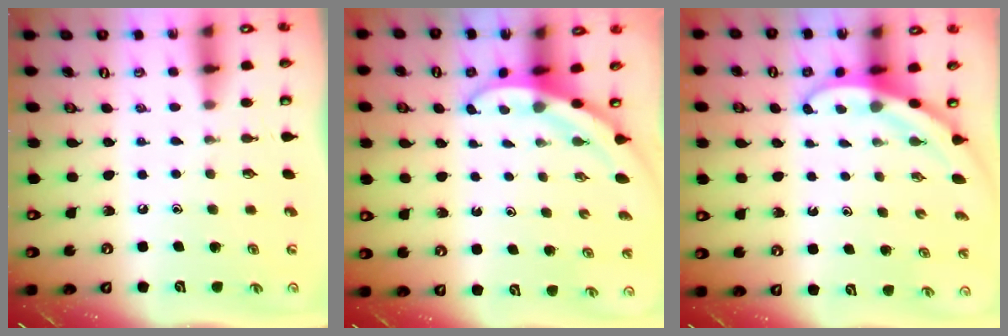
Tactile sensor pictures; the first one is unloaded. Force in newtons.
{"total": 3.3, "press": 3.3, "slide": 0.1}
{"total": 3.2, "press": 3.2, "slide": 0.1}